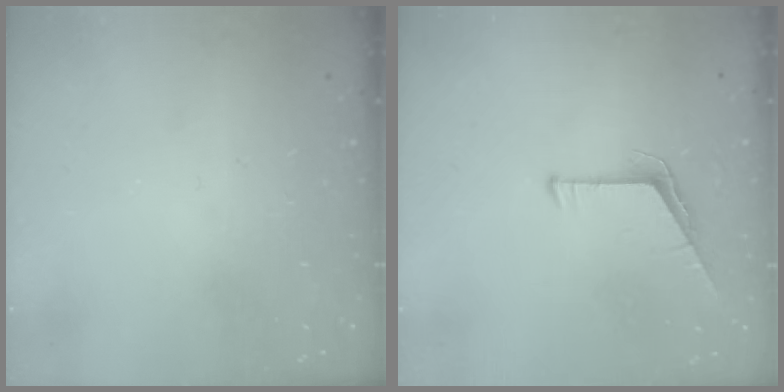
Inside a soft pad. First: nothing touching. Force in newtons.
{"total": 5.6, "press": 5.6, "slide": 0.5}